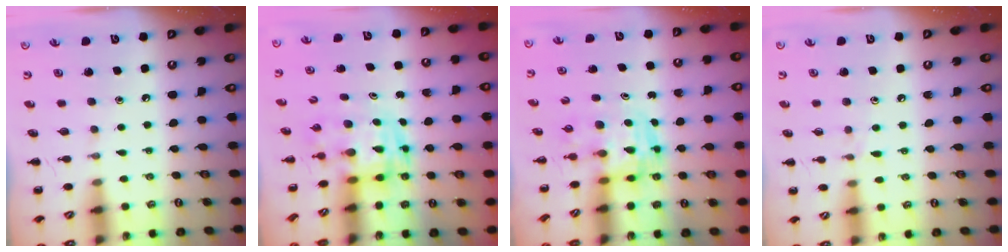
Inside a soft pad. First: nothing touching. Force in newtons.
{"total": 3.6, "press": 3.6, "slide": 0.7}
{"total": 3.7, "press": 3.7, "slide": 0.6}
{"total": 4.8, "press": 4.4, "slide": 1.9}